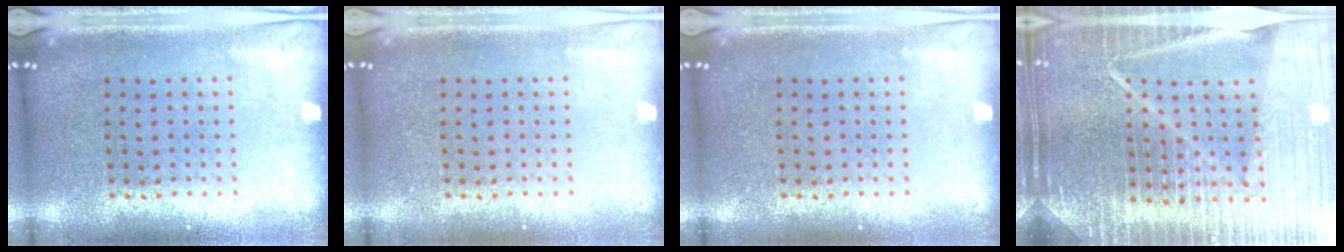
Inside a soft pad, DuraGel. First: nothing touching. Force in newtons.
{"total": 0.0}
{"total": 0.0}
{"total": 6.5, "press": 5.6, "slide": 3.3}